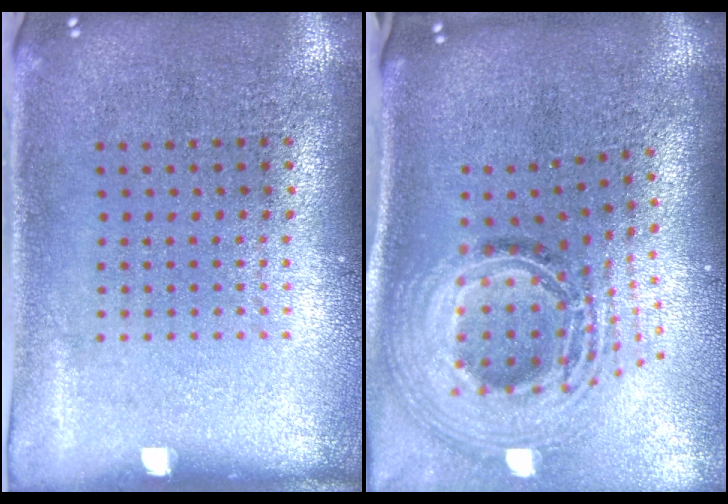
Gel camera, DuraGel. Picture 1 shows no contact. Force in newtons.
{"total": 2.5, "press": 1.8, "slide": 1.8}